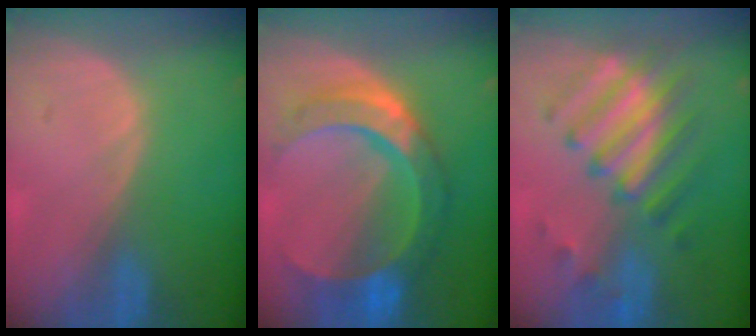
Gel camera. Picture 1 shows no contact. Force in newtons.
{"total": 10.4, "press": 10.4, "slide": 1.1}
{"total": 8.3, "press": 8.3, "slide": 0.7}